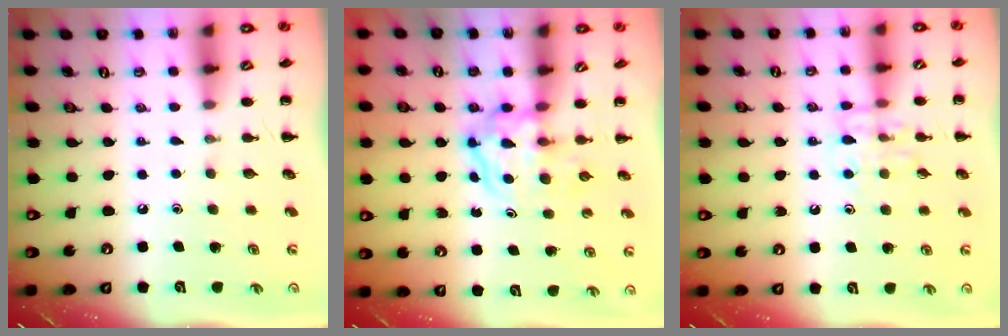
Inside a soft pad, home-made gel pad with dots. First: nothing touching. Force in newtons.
{"total": 3.9, "press": 3.9, "slide": 0.4}
{"total": 8.8, "press": 8.8, "slide": 0.6}